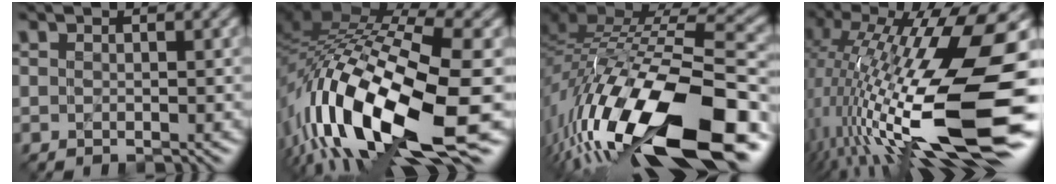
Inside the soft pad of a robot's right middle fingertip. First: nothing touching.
{"total": 16.6, "force": [-5.4, 5.3, 14.8], "torque": [-0.298, 0.000, -0.089]}
{"total": 18.9, "force": [-8.2, 7.3, 15.4], "torque": [-0.301, -0.025, -0.123]}
{"total": 16.1, "force": [-2.0, 4.7, 15.3], "torque": [-0.272, 0.016, -0.033]}